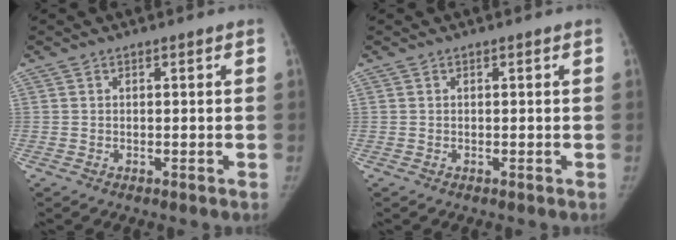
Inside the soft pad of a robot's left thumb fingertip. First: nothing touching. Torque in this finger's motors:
{"motor_torque": [0.06, 0.00, 0.22, -0.14, 0.05]}